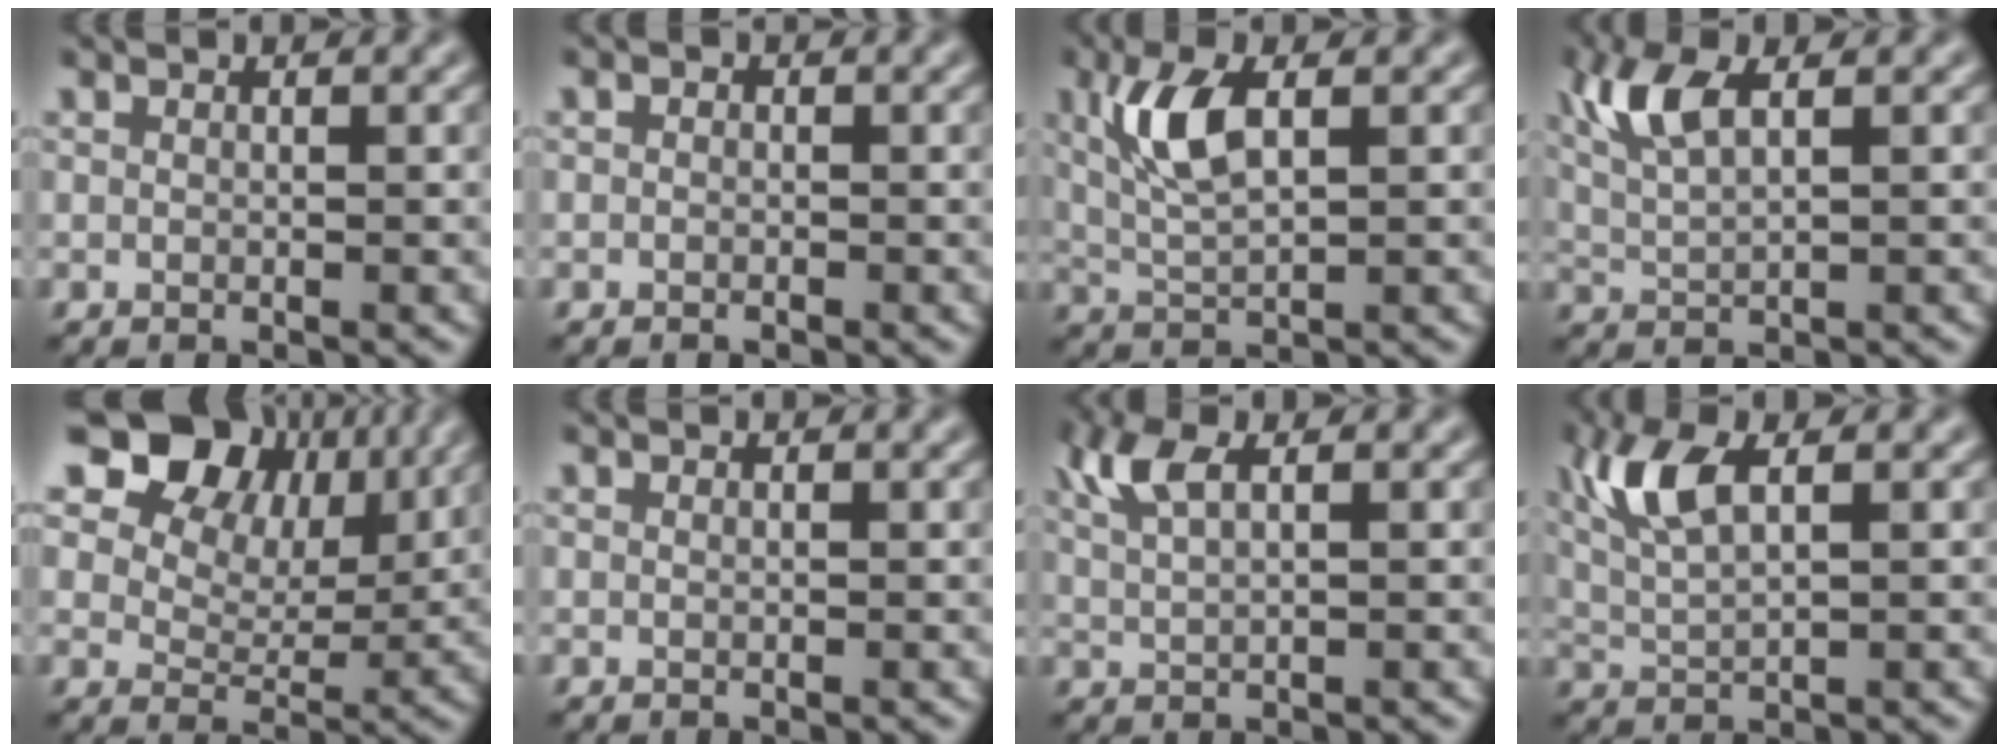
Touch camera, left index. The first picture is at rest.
{"total": 0.6, "force": [-0.4, 0.5, 0.2], "torque": [0.000, -0.002, -0.006]}
{"total": 4.9, "force": [1.4, 1.8, 4.3], "torque": [-0.094, 0.008, 0.027]}
{"total": 4.4, "force": [1.9, 1.5, 3.7], "torque": [-0.090, 0.007, 0.040]}
{"total": 11.6, "force": [6.7, 7.6, 5.6], "torque": [-0.111, 0.006, 0.128]}
{"total": 0.0}
{"total": 3.3, "force": [1.8, 1.1, 2.6], "torque": [-0.059, 0.006, 0.037]}
{"total": 4.9, "force": [1.9, 1.8, 4.2], "torque": [-0.100, 0.008, 0.039]}